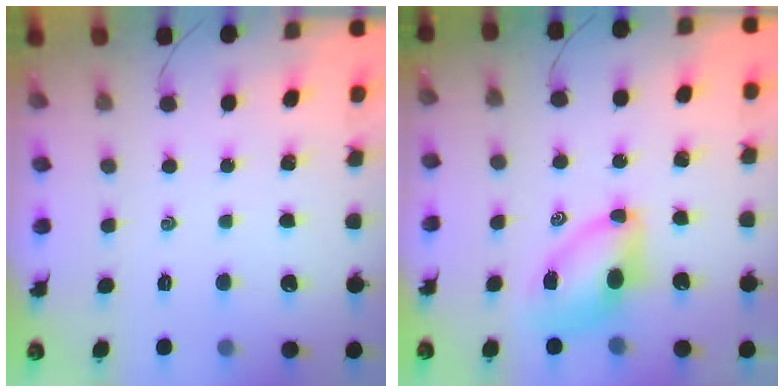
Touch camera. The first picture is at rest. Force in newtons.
{"total": 8.4, "press": 8.3, "slide": 1.2}